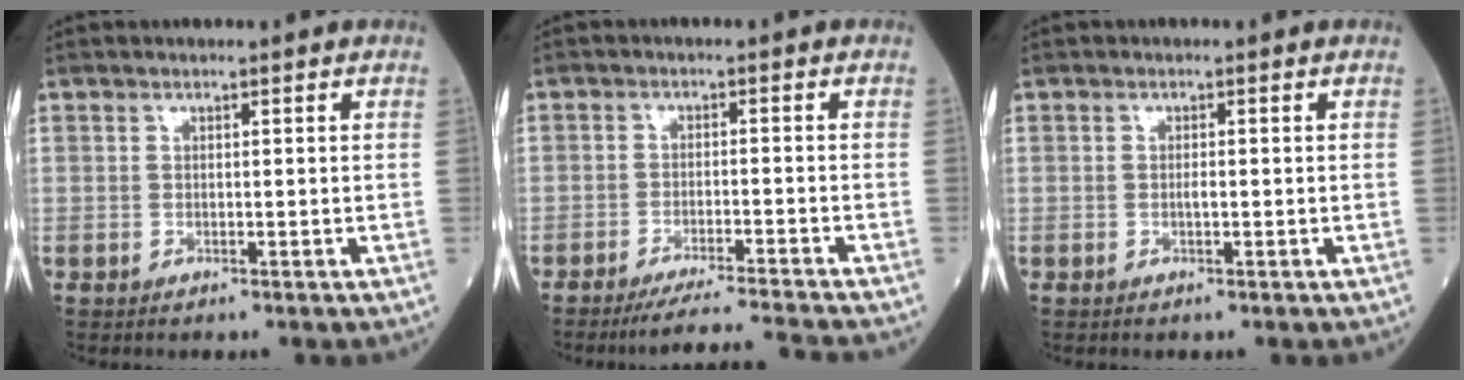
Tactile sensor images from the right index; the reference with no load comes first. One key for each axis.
{"total": 8.3, "fx": -7.7, "fy": -1.8, "fz": 2.7, "tx": -0.031, "ty": -0.014, "tz": -0.127}
{"total": 0.8, "fx": -0.2, "fy": 0.1, "fz": 0.8, "tx": -0.017, "ty": 0.000, "tz": -0.003}